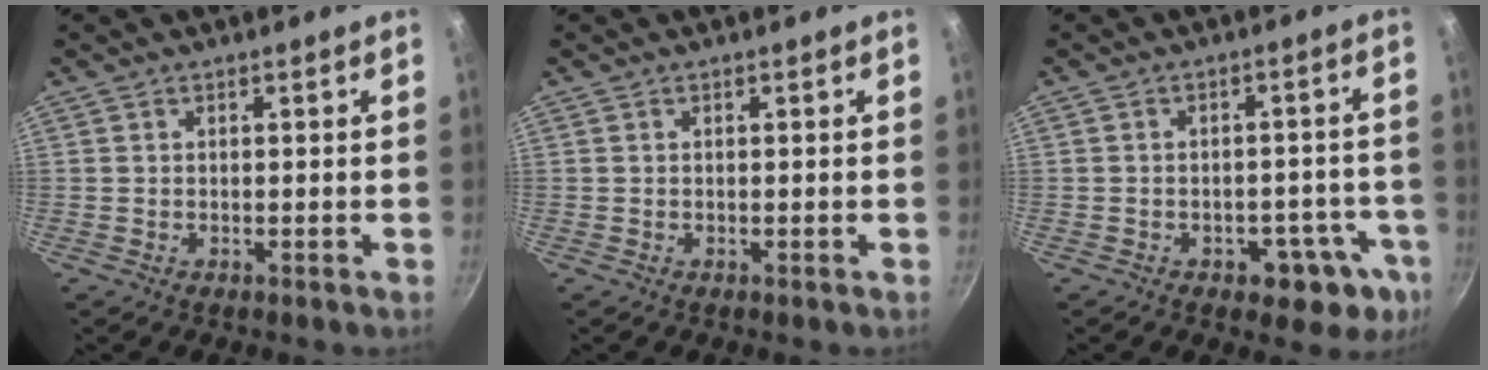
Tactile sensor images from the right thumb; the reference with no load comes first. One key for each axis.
{"total": 0.0}
{"total": 10.3, "fx": -4.7, "fy": 6.2, "fz": 6.8, "tx": -0.033, "ty": 0.033, "tz": -0.049}